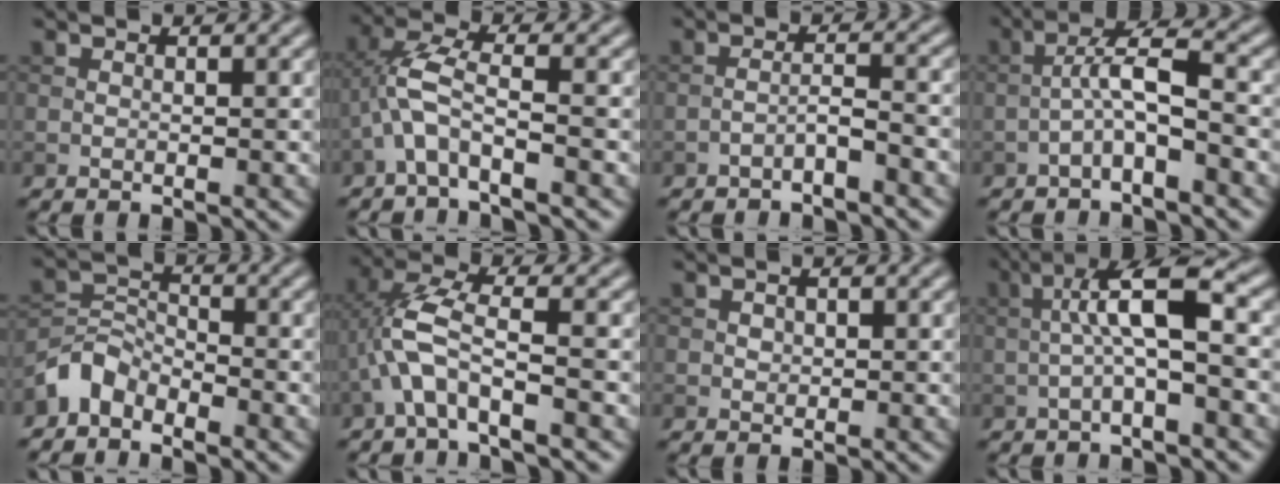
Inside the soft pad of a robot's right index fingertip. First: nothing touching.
{"total": 4.3, "force": [-1.8, 1.2, 3.6], "torque": [-0.083, 0.015, -0.045]}
{"total": 1.9, "force": [-1.5, 0.2, 1.2], "torque": [-0.021, 0.011, -0.031]}
{"total": 3.8, "force": [-1.5, 0.6, 3.5], "torque": [-0.064, 0.021, -0.032]}
{"total": 3.3, "force": [-2.7, 1.7, 0.9], "torque": [-0.018, 0.010, -0.065]}
{"total": 5.0, "force": [-1.7, 1.5, 4.5], "torque": [-0.099, 0.016, -0.041]}
{"total": 0.8, "force": [0.2, 0.7, 0.4], "torque": [-0.009, -0.001, 0.003]}
{"total": 6.1, "force": [-0.2, 1.3, 5.9], "torque": [-0.108, 0.025, -0.014]}